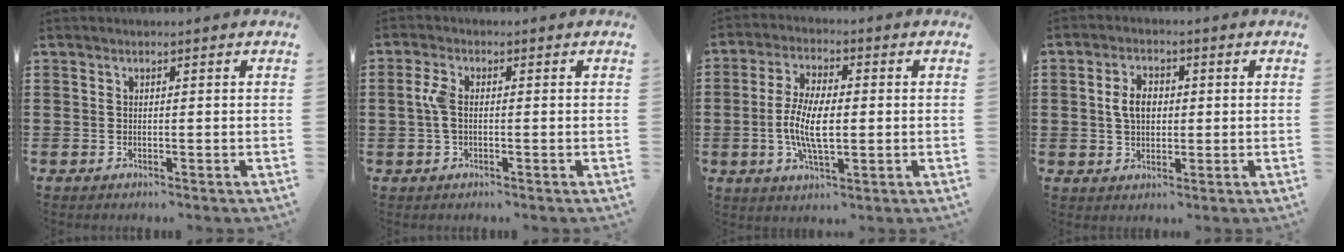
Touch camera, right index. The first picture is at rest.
{"total": 3.4, "force": [-0.1, 1.7, 3.0], "torque": [-0.082, -0.003, -0.010]}
{"total": 7.9, "force": [-0.9, 3.2, 7.2], "torque": [-0.161, -0.004, -0.025]}
{"total": 4.4, "force": [0.3, 2.8, 3.3], "torque": [-0.078, 0.010, 0.001]}